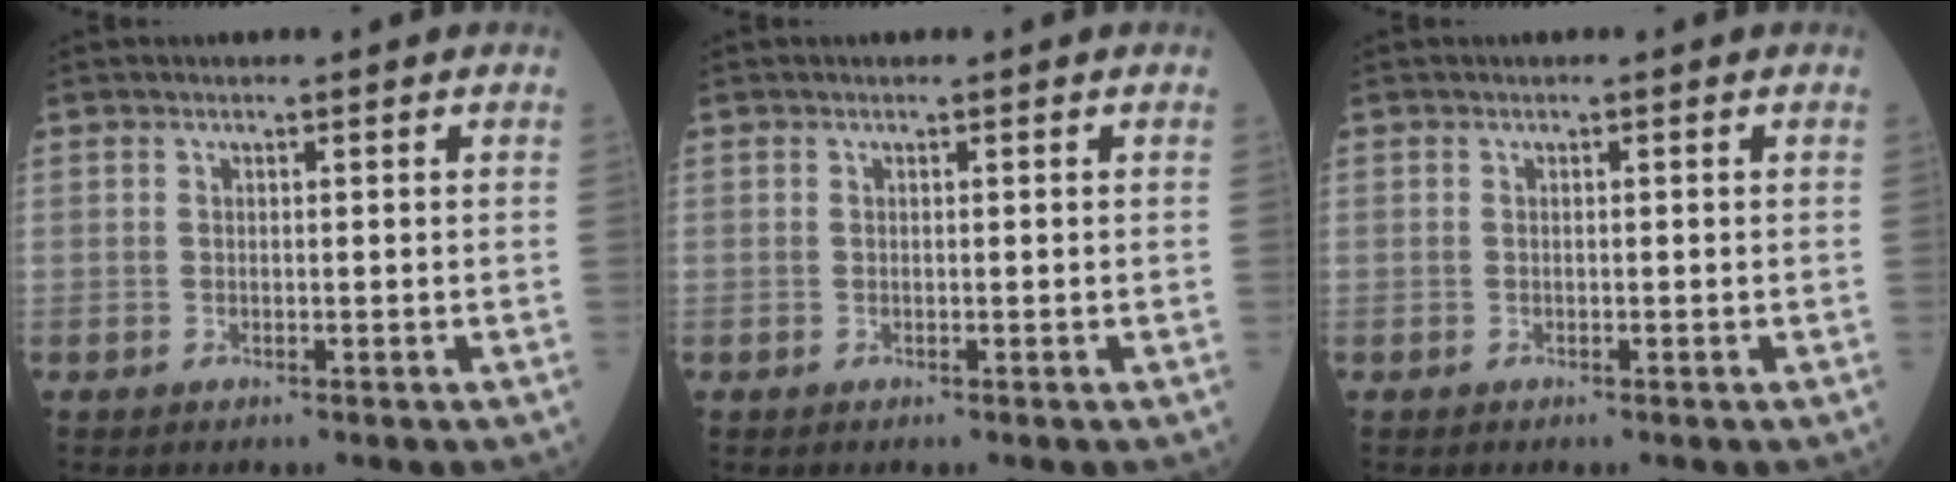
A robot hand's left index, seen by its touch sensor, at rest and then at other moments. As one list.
[{"total": 0.0}, {"total": 0.0}]